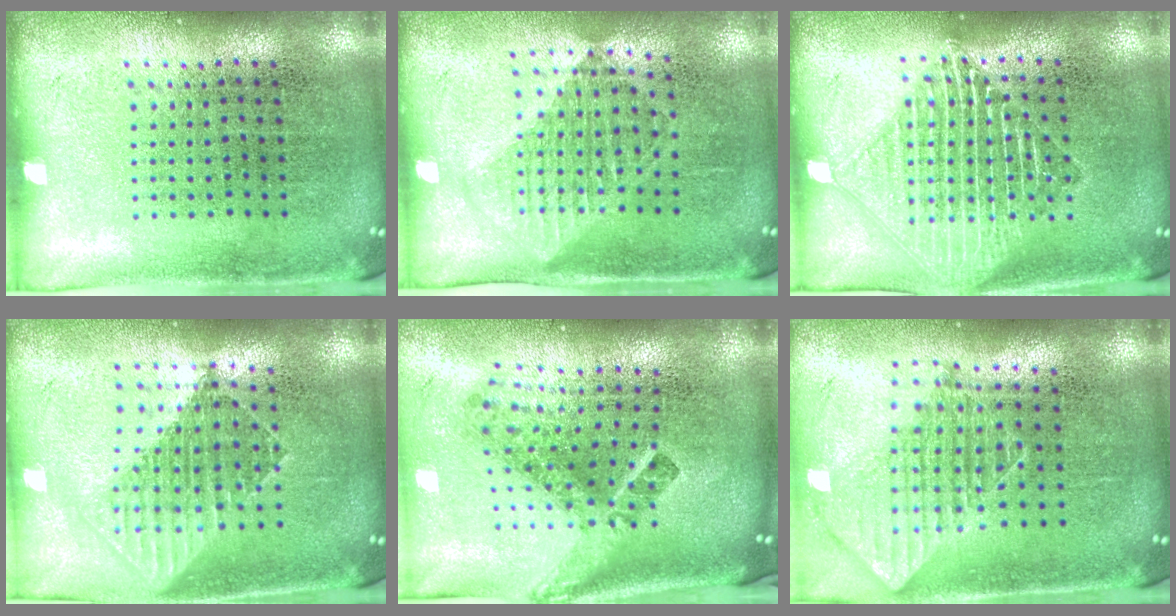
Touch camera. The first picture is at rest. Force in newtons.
{"total": 1.2, "press": 1.0, "slide": 0.5}
{"total": 2.1, "press": 2.1, "slide": 0.3}
{"total": 1.7, "press": 1.4, "slide": 0.9}
{"total": 2.7, "press": 1.6, "slide": 2.1}
{"total": 1.8, "press": 1.4, "slide": 1.2}